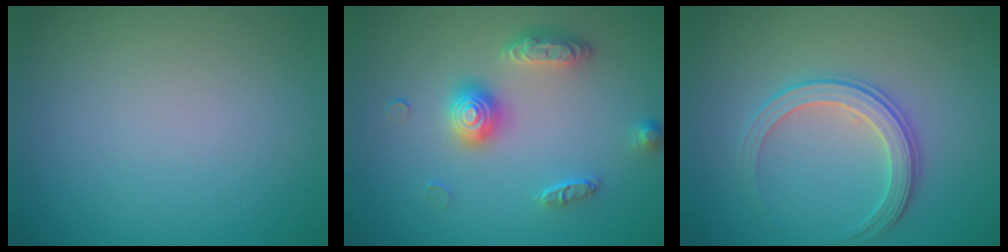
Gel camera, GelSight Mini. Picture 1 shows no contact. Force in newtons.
{"total": 3.2, "press": 2.9, "slide": 1.2}
{"total": 2.9, "press": 2.8, "slide": 0.6}